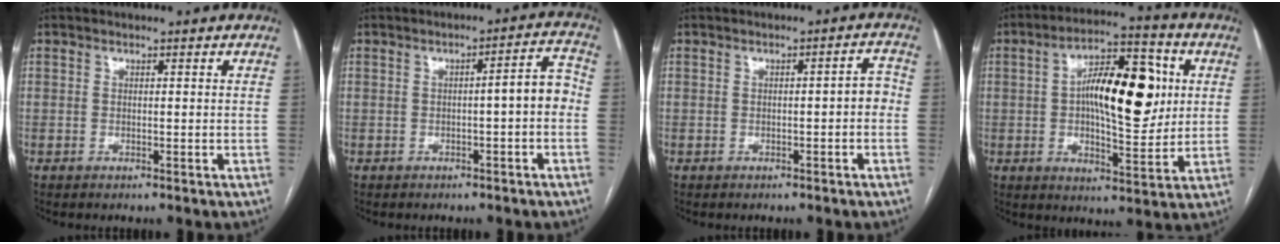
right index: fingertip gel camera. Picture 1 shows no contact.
{"total": 4.9, "force": [-0.7, 0.8, 4.7], "torque": [-0.058, 0.023, -0.009]}
{"total": 2.9, "force": [-0.4, 0.8, 2.8], "torque": [-0.031, 0.014, -0.005]}
{"total": 16.1, "force": [2.5, 5.7, 14.8], "torque": [-0.238, 0.026, 0.039]}